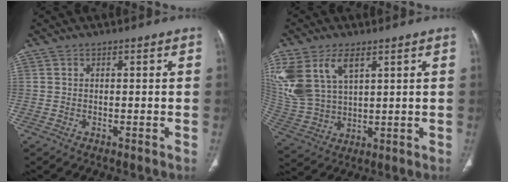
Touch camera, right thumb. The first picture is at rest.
{"total": 14.4, "force": [6.5, 8.1, 9.9], "torque": [-0.218, -0.011, 0.144]}